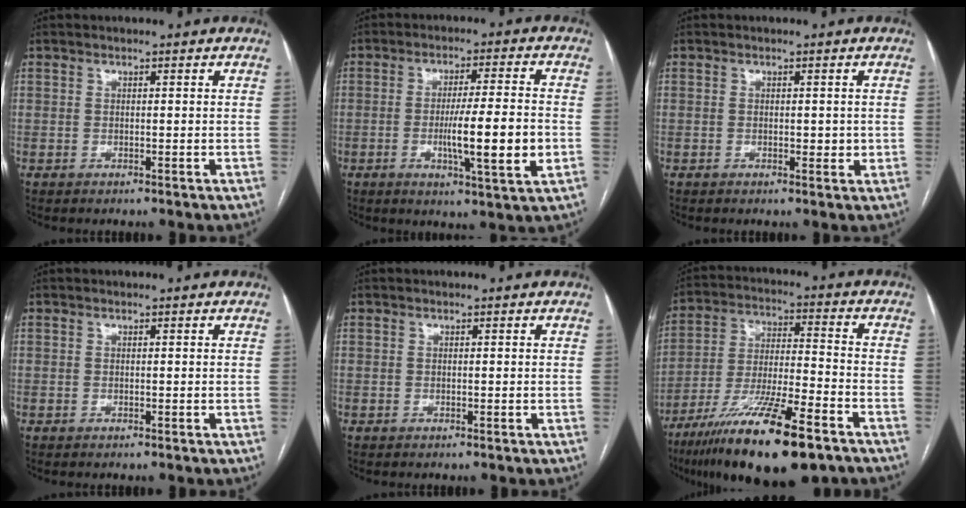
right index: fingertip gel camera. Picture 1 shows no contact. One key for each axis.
{"total": 10.8, "fx": -2.1, "fy": 0.2, "fz": 10.6, "tx": -0.166, "ty": -0.009, "tz": -0.035}
{"total": 1.8, "fx": 0.0, "fy": 1.1, "fz": 1.5, "tx": -0.012, "ty": 0.001, "tz": 0.003}
{"total": 0.0}
{"total": 0.0}
{"total": 20.1, "fx": -13.0, "fy": 2.9, "fz": 15.1, "tx": -0.257, "ty": -0.037, "tz": -0.227}